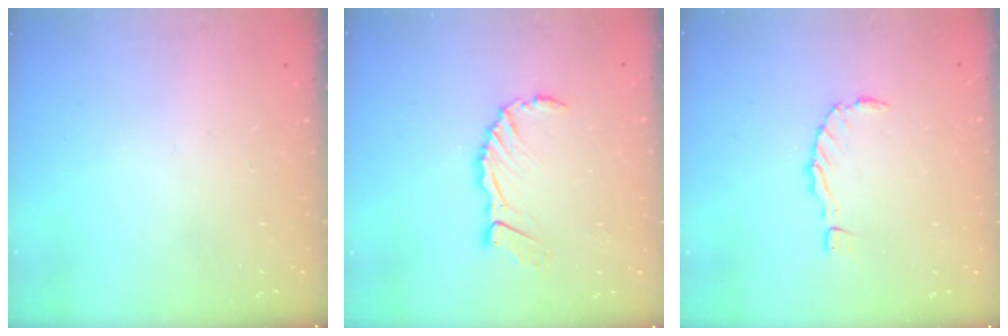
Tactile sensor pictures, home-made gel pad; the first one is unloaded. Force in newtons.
{"total": 8.0, "press": 7.9, "slide": 0.8}
{"total": 0.0}